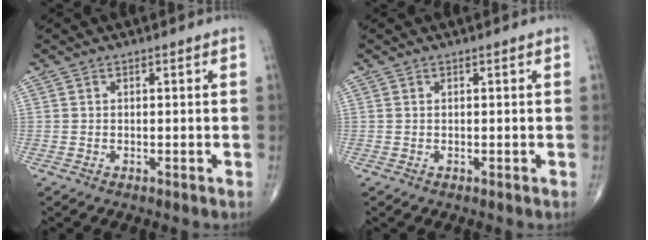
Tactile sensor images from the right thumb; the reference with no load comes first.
{"total": 0.0}